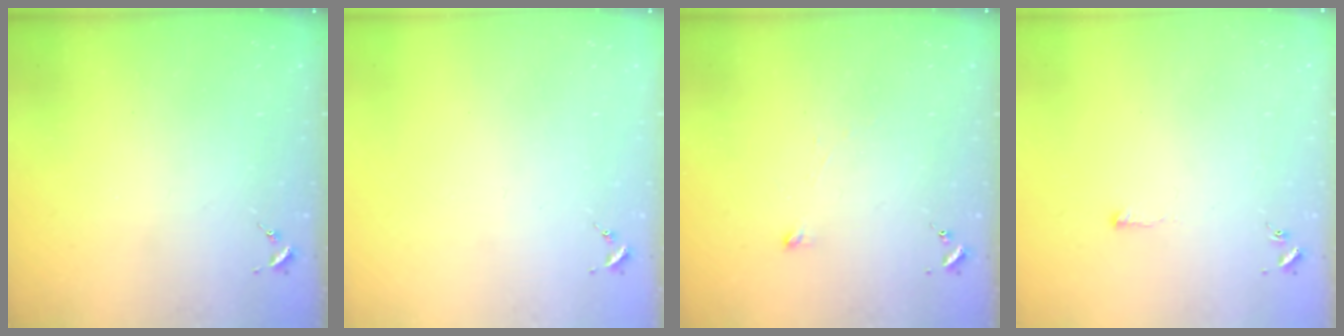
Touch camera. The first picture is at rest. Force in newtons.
{"total": 0.0}
{"total": 2.6, "press": 2.6, "slide": 0.6}
{"total": 1.9, "press": 1.8, "slide": 0.3}